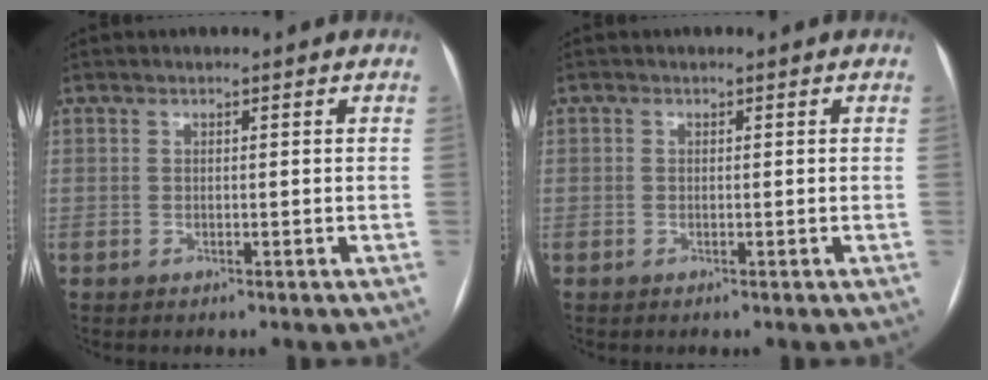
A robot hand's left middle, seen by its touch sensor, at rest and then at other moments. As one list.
[{"total": 0.0}]